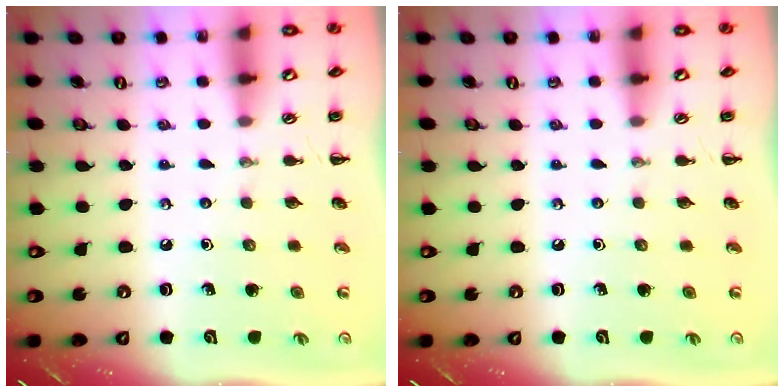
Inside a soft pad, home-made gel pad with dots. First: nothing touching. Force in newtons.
{"total": 0.0}